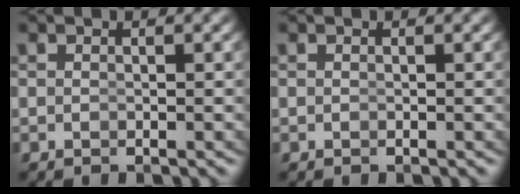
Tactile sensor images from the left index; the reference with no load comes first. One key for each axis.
{"total": 0.0}